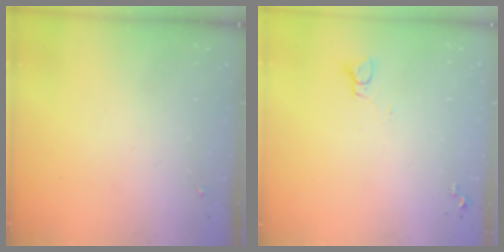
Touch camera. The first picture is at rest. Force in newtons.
{"total": 2.8, "press": 2.8, "slide": 0.1}